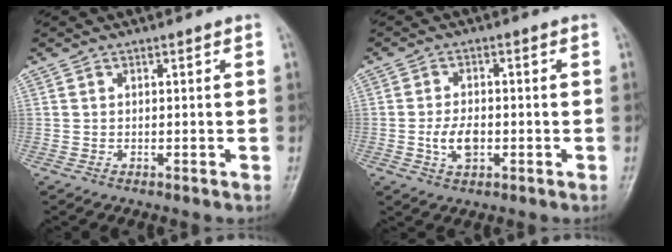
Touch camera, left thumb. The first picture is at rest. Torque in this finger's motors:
{"motor_torque": [-0.11, 0.43, 0.51, 0.14, 0.05]}